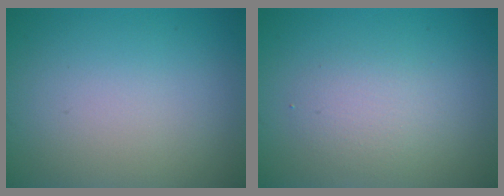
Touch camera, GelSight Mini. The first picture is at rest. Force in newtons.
{"total": 2.1, "press": 2.1, "slide": 0.0}